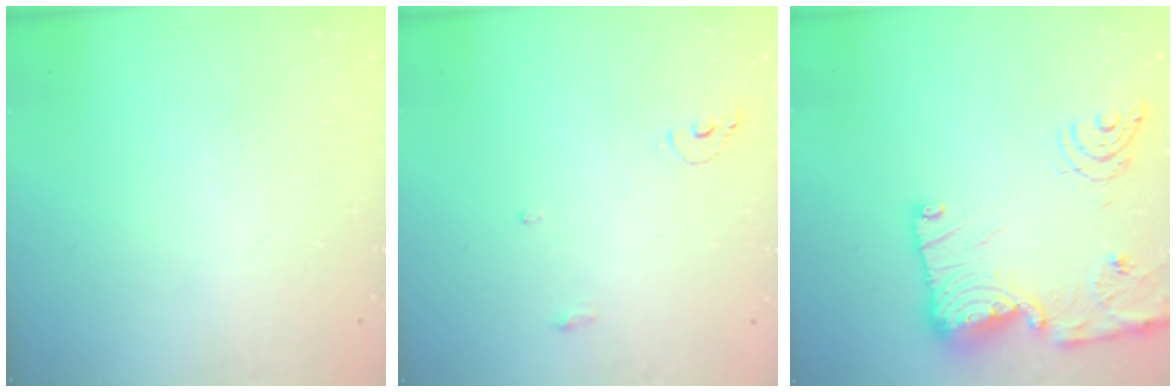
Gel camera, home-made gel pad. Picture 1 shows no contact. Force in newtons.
{"total": 6.3, "press": 6.3, "slide": 0.3}
{"total": 19.2, "press": 19.2, "slide": 1.7}